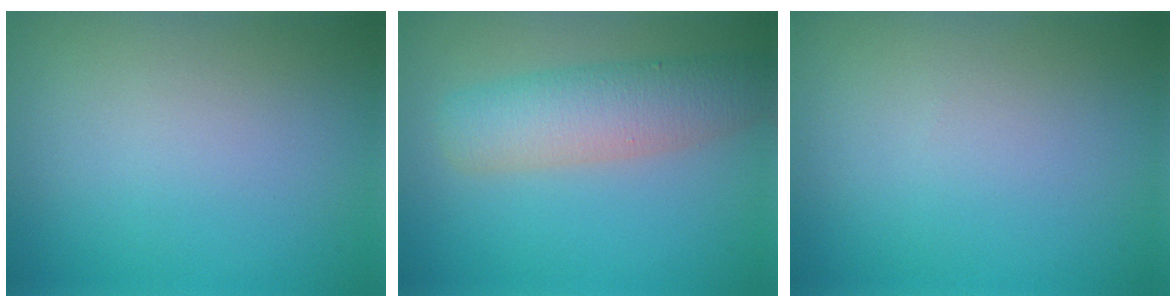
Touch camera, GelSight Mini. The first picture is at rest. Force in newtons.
{"total": 5.5, "press": 5.5, "slide": 0.3}
{"total": 0.0}